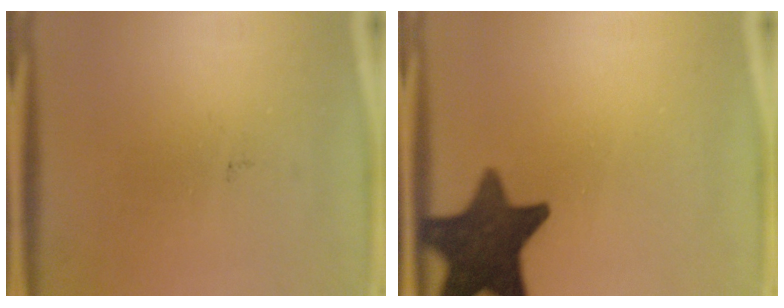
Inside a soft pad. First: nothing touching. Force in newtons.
{"total": 14.3}